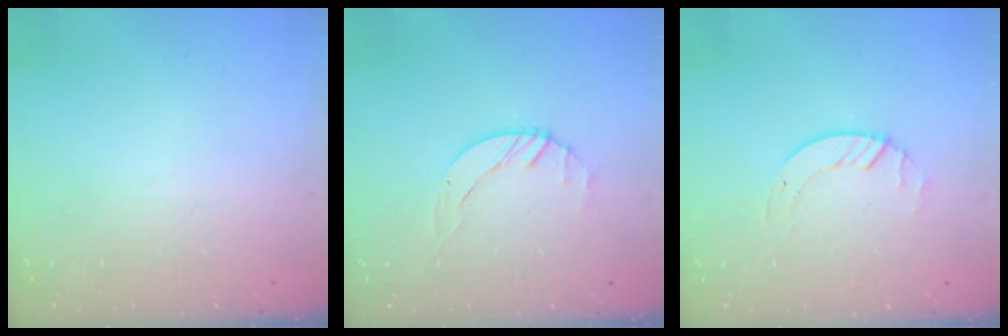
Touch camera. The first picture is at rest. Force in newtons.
{"total": 1.4, "press": 1.4, "slide": 0.2}
{"total": 2.6, "press": 2.6, "slide": 0.3}